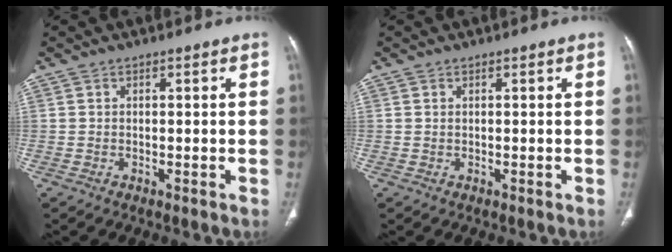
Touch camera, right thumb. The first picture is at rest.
{"total": 0.0}